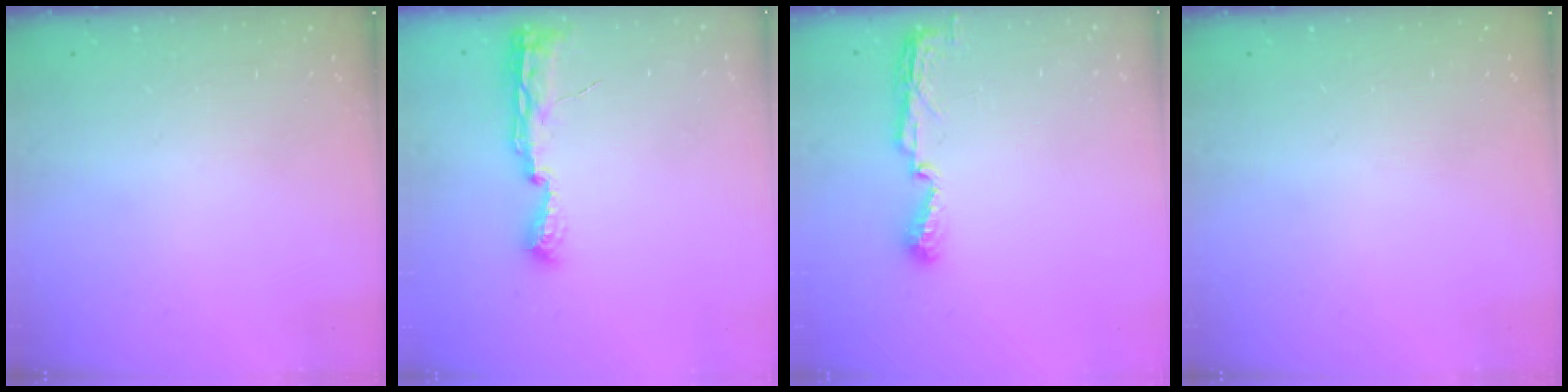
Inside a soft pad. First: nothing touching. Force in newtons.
{"total": 8.0, "press": 8.0, "slide": 0.8}
{"total": 5.8, "press": 5.8, "slide": 0.5}
{"total": 0.0}